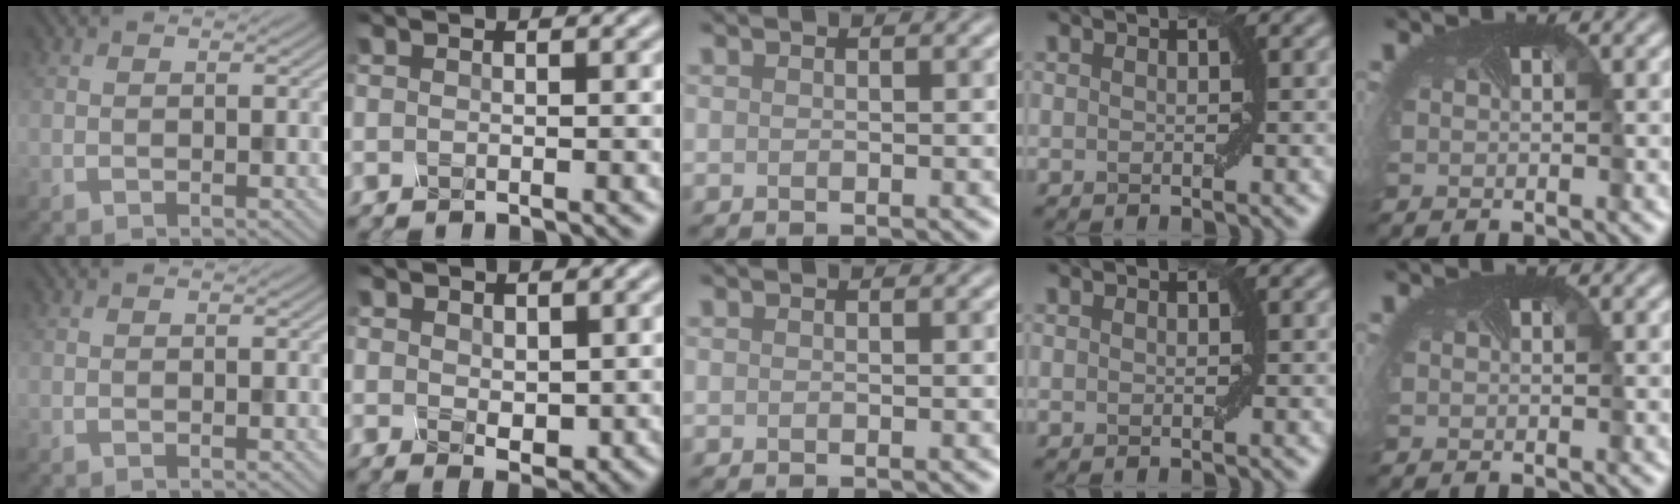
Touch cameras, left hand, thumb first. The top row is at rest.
{"index": {"total": 1.1, "force": [0.6, 0.5, 0.8], "torque": [-0.029, -0.003, 0.034]}}